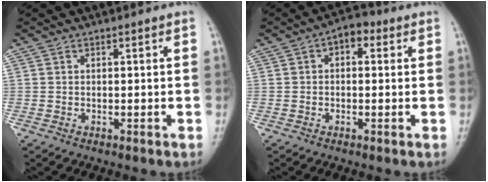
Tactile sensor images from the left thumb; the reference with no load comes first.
{"total": 4.7, "force": [1.4, 3.0, 3.4], "torque": [-0.025, 0.011, 0.010]}